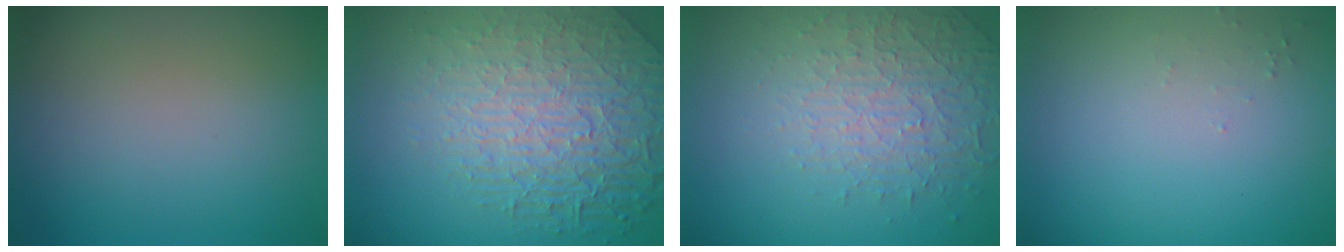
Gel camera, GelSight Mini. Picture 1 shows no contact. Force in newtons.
{"total": 8.9, "press": 6.0, "slide": 6.6}
{"total": 4.5, "press": 3.1, "slide": 3.3}
{"total": 0.6, "press": 0.6, "slide": 0.2}